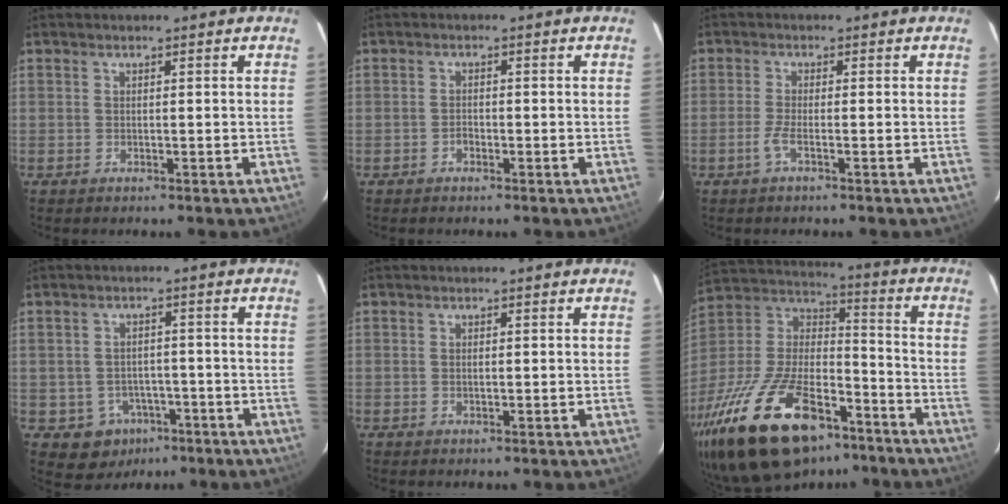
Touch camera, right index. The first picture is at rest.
{"total": 1.2, "force": [-0.7, 0.8, 0.5], "torque": [-0.010, 0.004, -0.012]}
{"total": 2.4, "force": [-1.2, 0.0, 2.1], "torque": [-0.048, -0.003, -0.028]}
{"total": 6.6, "force": [-3.4, 5.6, 1.0], "torque": [-0.029, 0.026, -0.032]}
{"total": 0.8, "force": [0.0, 0.4, 0.7], "torque": [-0.013, 0.002, 0.000]}
{"total": 32.3, "force": [-20.2, 14.7, 20.5], "torque": [-0.422, -0.020, -0.325]}